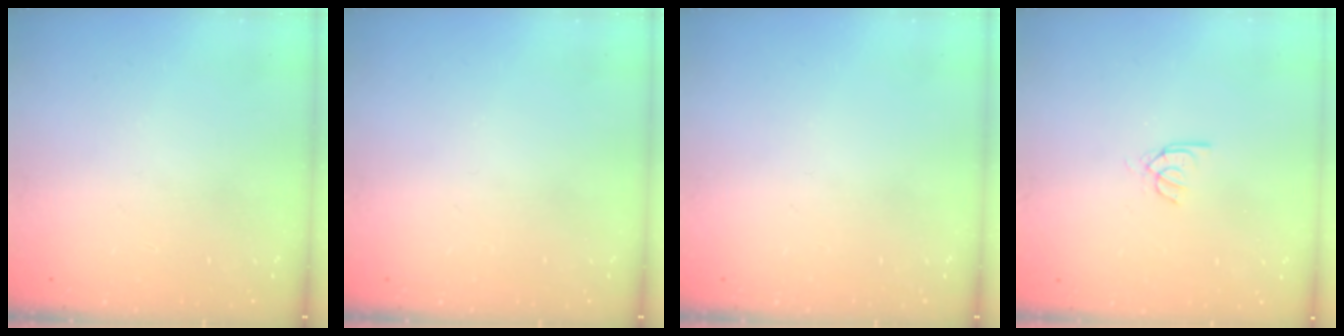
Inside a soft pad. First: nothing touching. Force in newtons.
{"total": 0.0}
{"total": 0.0}
{"total": 2.6, "press": 2.6, "slide": 0.2}